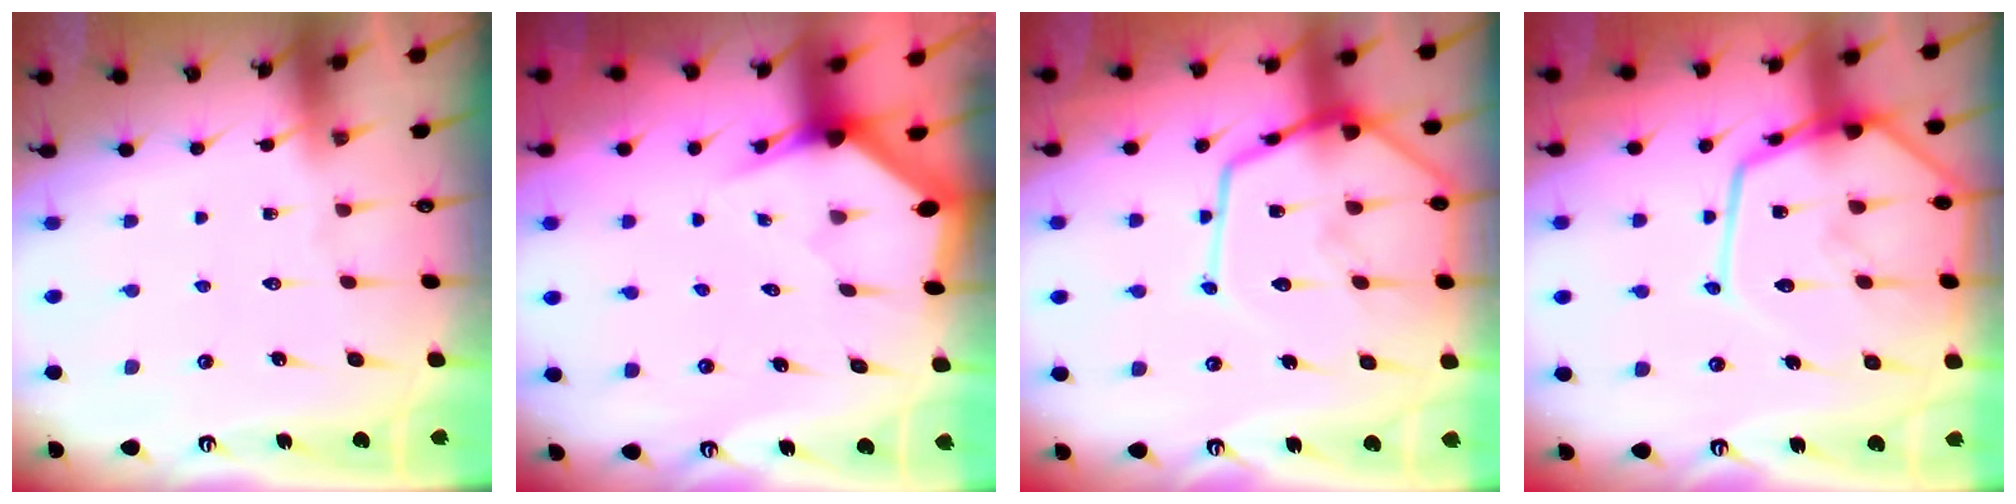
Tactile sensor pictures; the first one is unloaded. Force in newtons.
{"total": 3.0, "press": 3.0, "slide": 0.2}
{"total": 18.9, "press": 18.9, "slide": 1.7}
{"total": 21.3, "press": 21.3, "slide": 1.8}